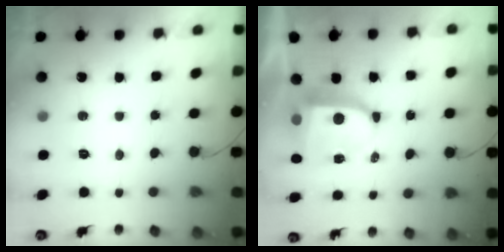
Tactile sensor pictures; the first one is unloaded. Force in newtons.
{"total": 8.0, "press": 8.0, "slide": 1.0}